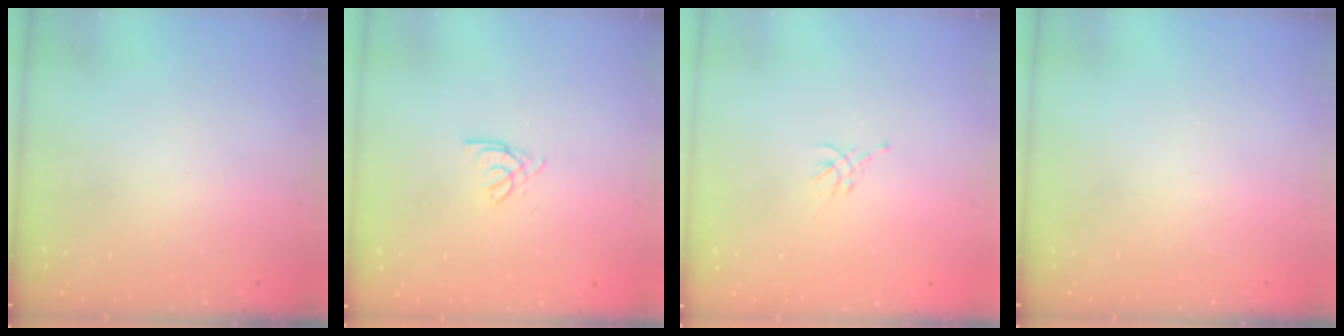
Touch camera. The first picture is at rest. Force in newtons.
{"total": 2.0, "press": 2.0, "slide": 0.4}
{"total": 1.5, "press": 1.4, "slide": 0.6}
{"total": 0.0}